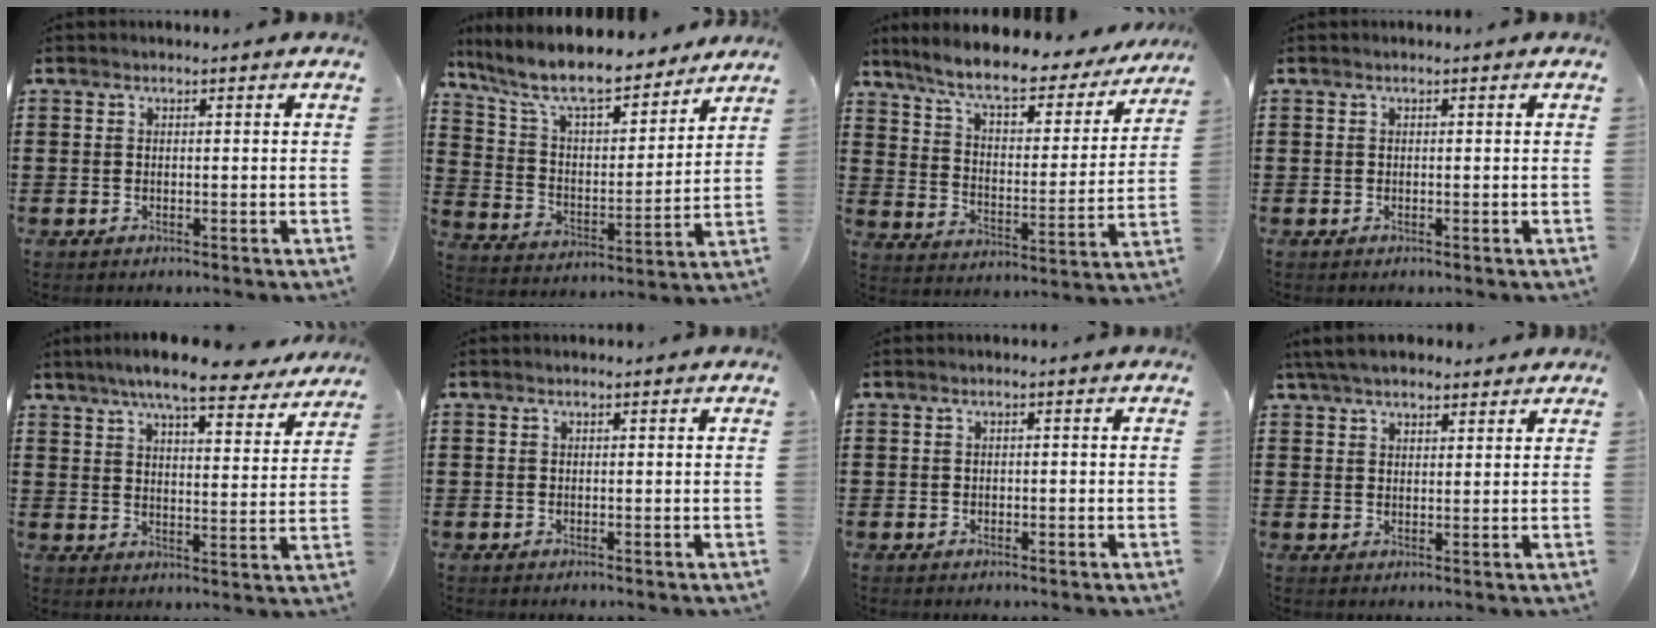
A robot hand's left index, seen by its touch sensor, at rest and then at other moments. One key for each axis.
{"total": 10.2, "fx": 8.9, "fy": 1.7, "fz": 4.7, "tx": -0.129, "ty": -0.053, "tz": 0.154}
{"total": 8.5, "fx": 7.0, "fy": 1.4, "fz": 4.6, "tx": -0.115, "ty": -0.035, "tz": 0.117}
{"total": 0.0}
{"total": 8.6, "fx": 7.4, "fy": 0.7, "fz": 4.4, "tx": -0.092, "ty": -0.031, "tz": 0.128}
{"total": 0.0}
{"total": 0.6, "fx": -0.2, "fy": 0.3, "fz": 0.4, "tx": -0.010, "ty": -0.001, "tz": -0.004}
{"total": 4.5, "fx": 3.5, "fy": 1.4, "fz": 2.4, "tx": -0.056, "ty": 0.001, "tz": 0.066}